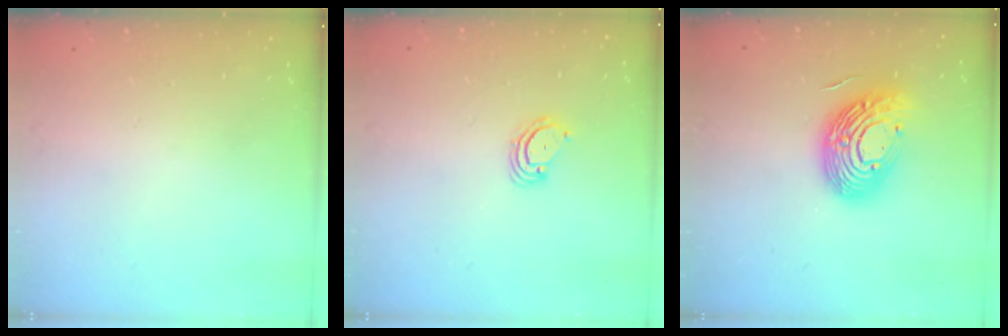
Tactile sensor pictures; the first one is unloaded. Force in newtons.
{"total": 3.9, "press": 3.9, "slide": 0.2}
{"total": 17.0, "press": 16.9, "slide": 1.2}